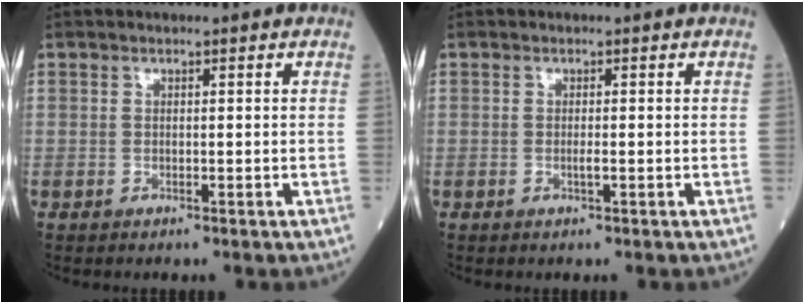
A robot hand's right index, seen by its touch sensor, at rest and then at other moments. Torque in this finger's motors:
{"motor_torque": [0.21, 0.14, 0.20, 0.04]}